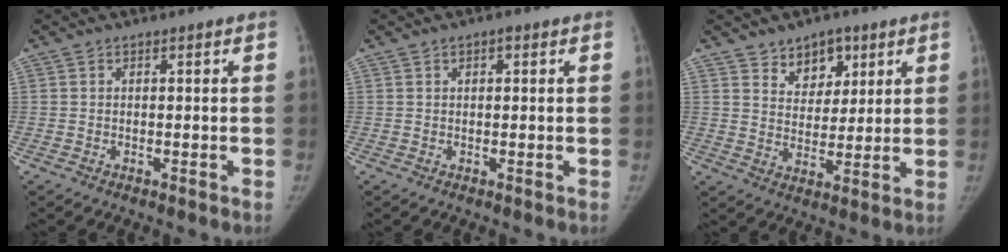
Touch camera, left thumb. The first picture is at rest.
{"total": 1.3, "force": [0.6, 0.6, 1.0], "torque": [-0.013, 0.001, 0.007]}
{"total": 7.7, "force": [4.7, 5.4, 3.0], "torque": [-0.008, -0.027, 0.080]}